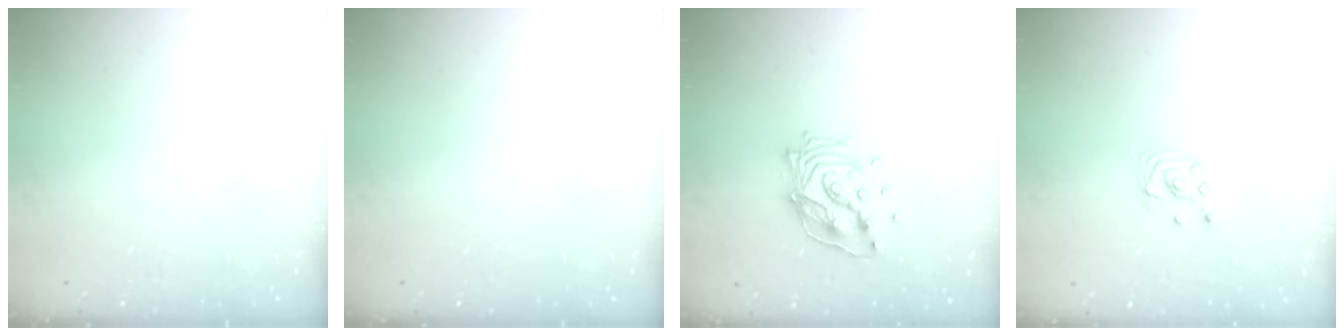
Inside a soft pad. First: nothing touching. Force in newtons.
{"total": 0.0}
{"total": 14.4, "press": 14.3, "slide": 1.7}
{"total": 2.9, "press": 2.9, "slide": 0.2}